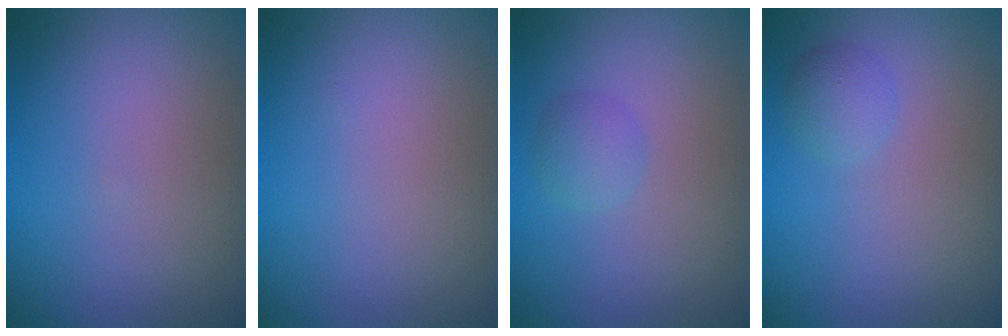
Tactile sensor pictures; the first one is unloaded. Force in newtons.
{"total": 0.0}
{"total": 1.9, "press": 1.9, "slide": 0.1}
{"total": 1.9, "press": 1.9, "slide": 0.1}